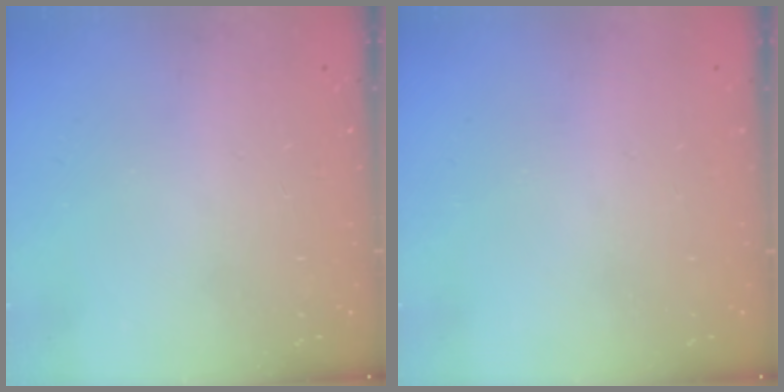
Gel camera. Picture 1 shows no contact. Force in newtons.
{"total": 0.0}